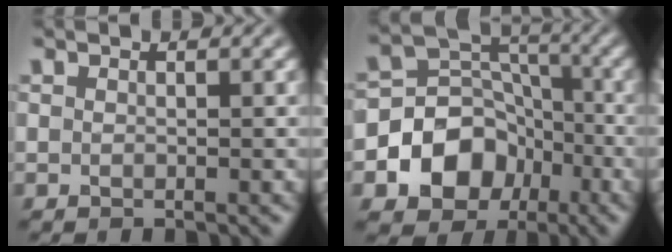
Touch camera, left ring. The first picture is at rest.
{"total": 8.1, "force": [-3.1, 6.6, 3.5], "torque": [-0.045, 0.006, -0.074]}